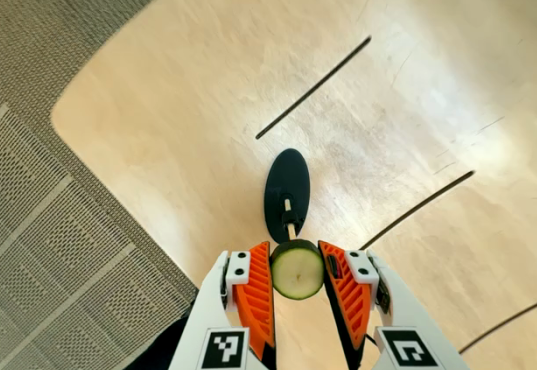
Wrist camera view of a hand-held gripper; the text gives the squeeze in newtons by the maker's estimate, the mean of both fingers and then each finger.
{"total": 8.8, "left": 8.7, "right": 8.8}